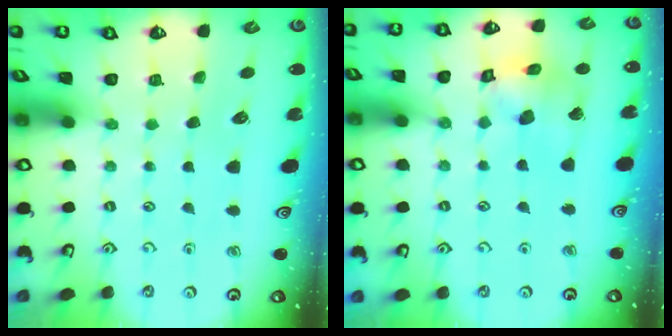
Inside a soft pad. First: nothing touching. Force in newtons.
{"total": 12.4, "press": 12.2, "slide": 1.7}